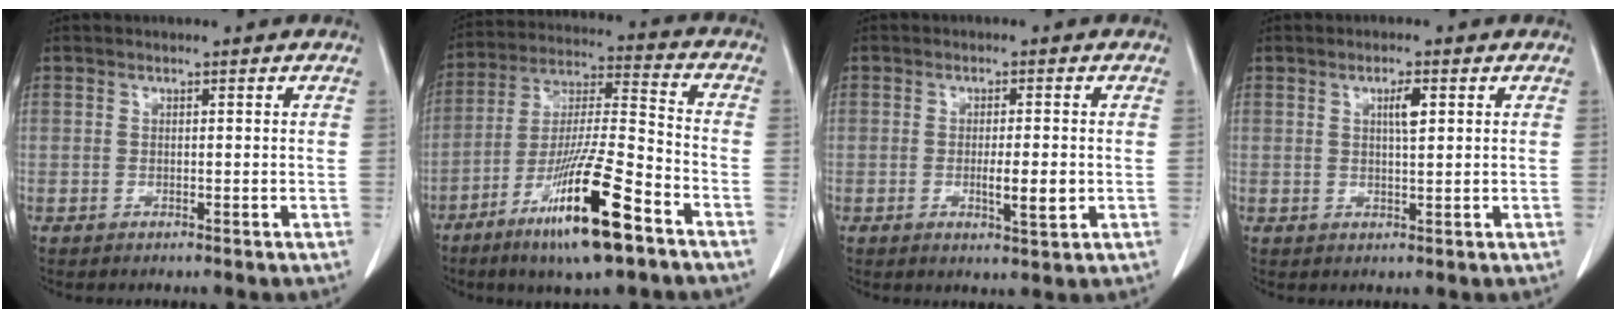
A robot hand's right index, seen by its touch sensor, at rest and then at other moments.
{"total": 17.3, "force": [-9.7, 1.4, 14.2], "torque": [-0.282, -0.034, -0.173]}
{"total": 4.1, "force": [-0.7, 0.6, 4.0], "torque": [-0.067, -0.005, -0.008]}
{"total": 2.6, "force": [0.9, 0.4, 2.4], "torque": [-0.041, -0.001, 0.014]}